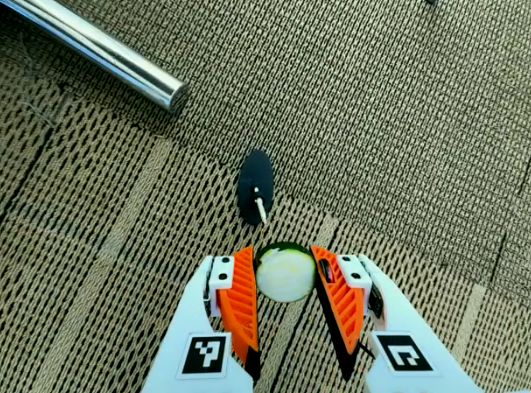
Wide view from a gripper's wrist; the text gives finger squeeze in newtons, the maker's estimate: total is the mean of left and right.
{"total": 9.7, "left": 9.3, "right": 10.1}